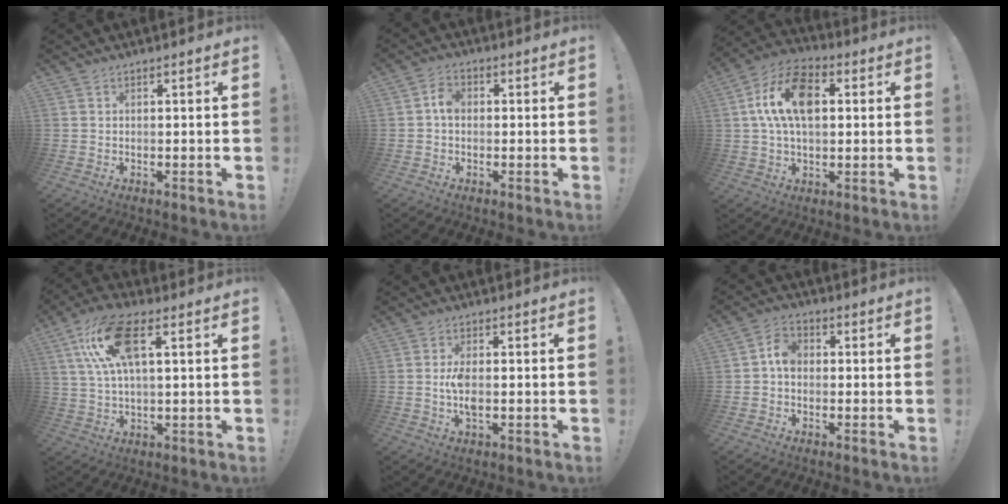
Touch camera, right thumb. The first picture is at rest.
{"total": 3.9, "force": [-0.3, 2.7, 2.8], "torque": [-0.046, 0.012, -0.006]}
{"total": 15.6, "force": [3.2, 9.4, 12.0], "torque": [-0.203, 0.011, 0.060]}
{"total": 14.8, "force": [5.2, 6.0, 12.5], "torque": [-0.248, 0.000, 0.092]}
{"total": 5.0, "force": [-0.4, 2.0, 4.6], "torque": [-0.089, -0.002, -0.010]}
{"total": 5.4, "force": [-0.5, 3.9, 3.7], "torque": [-0.054, 0.013, -0.008]}